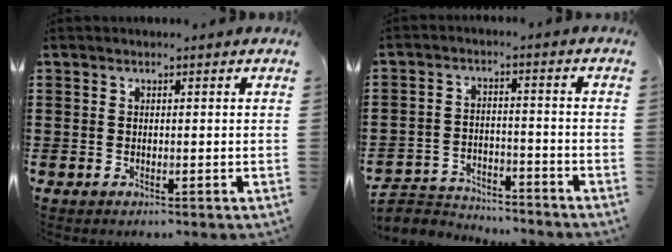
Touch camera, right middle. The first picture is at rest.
{"total": 3.8, "force": [-3.7, 0.8, 0.2], "torque": [-0.016, 0.004, -0.082]}